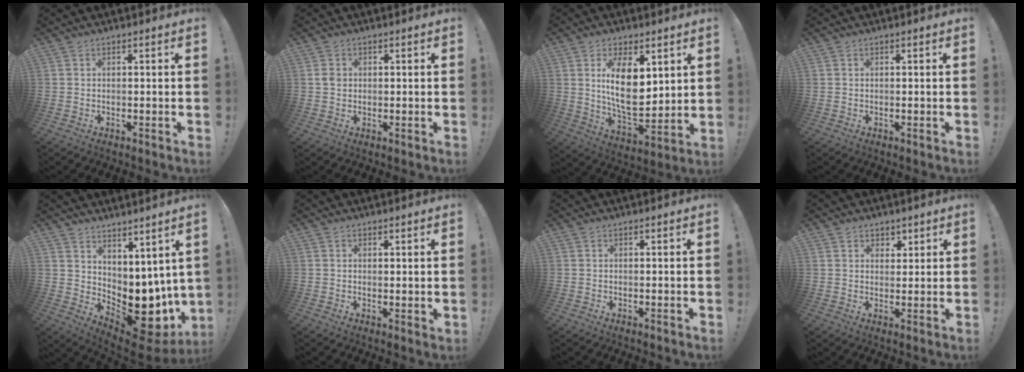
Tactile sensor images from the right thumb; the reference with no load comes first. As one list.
[{"total": 1.8, "force": [0.3, 1.5, 0.9], "torque": [-0.015, 0.004, 0.005]}, {"total": 14.9, "force": [3.9, 7.7, 12.1], "torque": [-0.226, -0.033, 0.067]}, {"total": 0.0}, {"total": 5.4, "force": [-0.3, 4.4, 3.2], "torque": [-0.013, -0.043, 0.005]}, {"total": 1.1, "force": [0.9, 0.3, 0.5], "torque": [0.002, -0.004, 0.016]}, {"total": 0.0}, {"total": 3.7, "force": [2.6, 2.6, 0.4], "torque": [0.013, -0.018, 0.044]}]